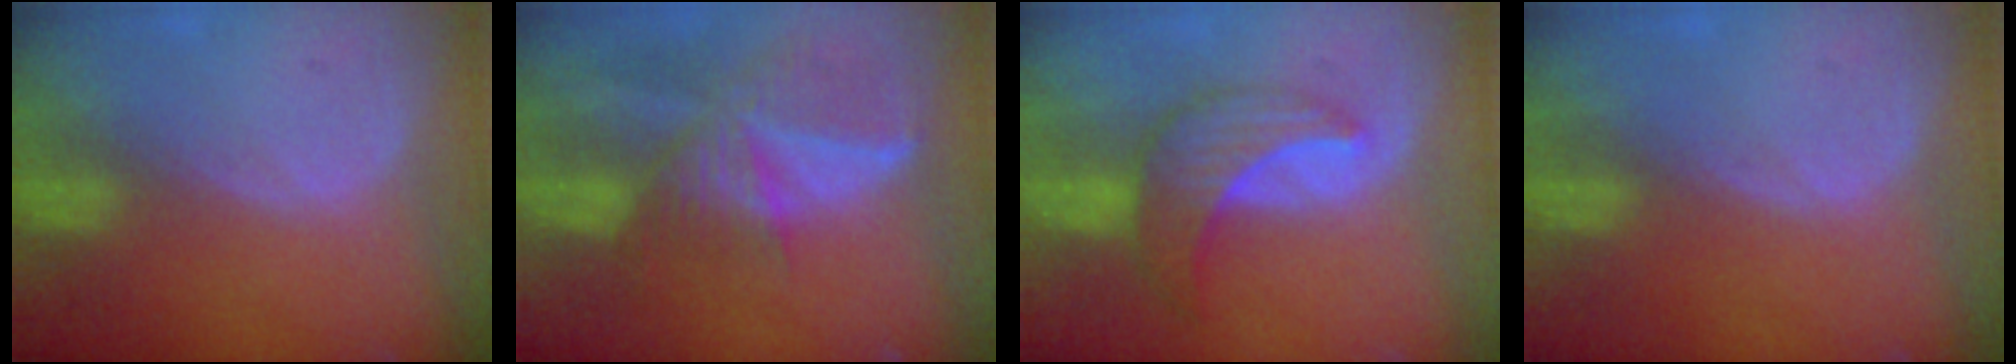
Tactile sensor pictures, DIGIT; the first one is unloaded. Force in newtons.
{"total": 9.5, "press": 8.3, "slide": 4.6}
{"total": 7.3, "press": 6.8, "slide": 2.7}
{"total": 0.0}